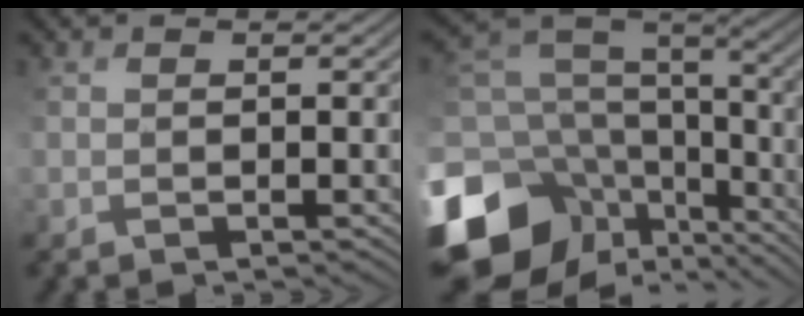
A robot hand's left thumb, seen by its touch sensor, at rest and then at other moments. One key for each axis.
{"total": 18.0, "fx": -7.2, "fy": 13.4, "fz": 9.5, "tx": -0.251, "ty": -0.021, "tz": -0.082}